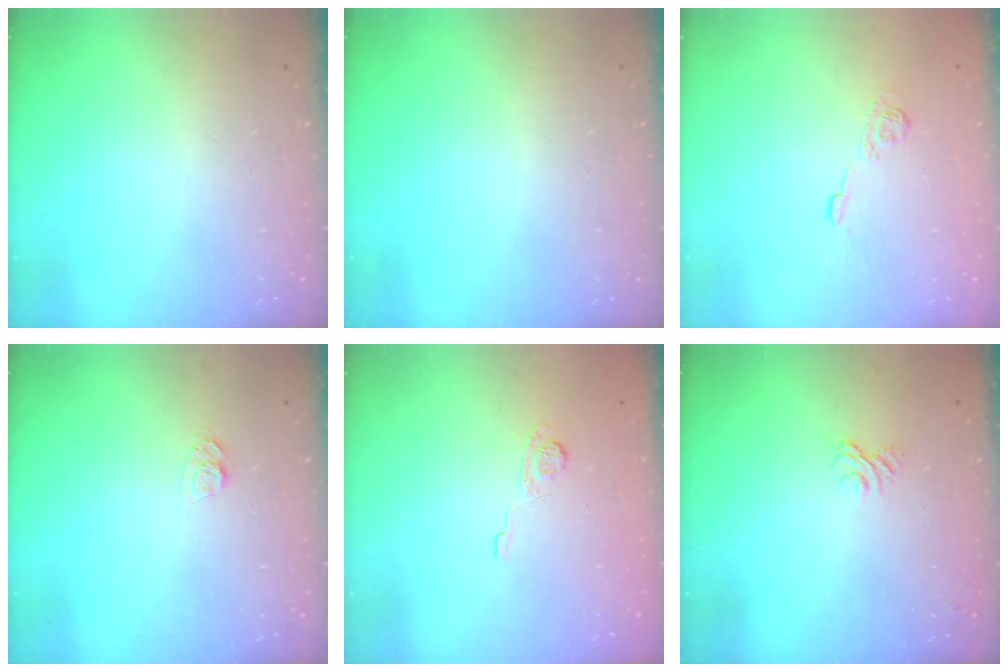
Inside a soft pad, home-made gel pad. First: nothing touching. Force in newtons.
{"total": 0.0}
{"total": 5.7, "press": 5.6, "slide": 0.7}
{"total": 6.4, "press": 6.4, "slide": 0.6}
{"total": 6.0, "press": 5.7, "slide": 1.6}
{"total": 2.3, "press": 1.9, "slide": 1.3}